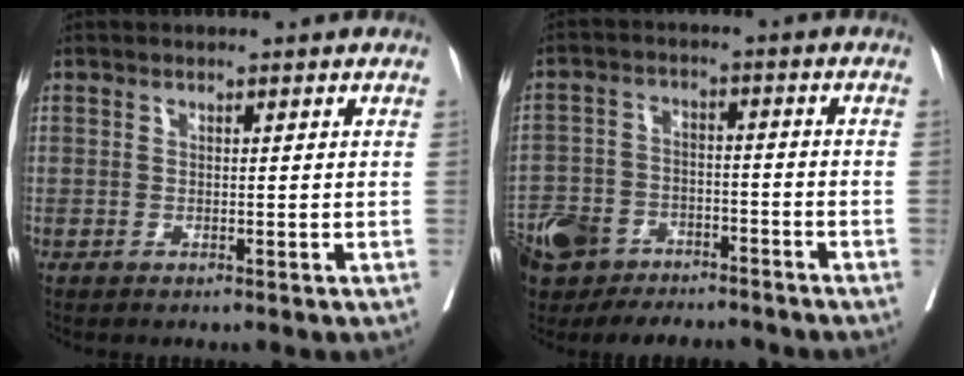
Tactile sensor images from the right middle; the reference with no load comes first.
{"total": 13.3, "force": [-10.0, 6.8, 5.4], "torque": [-0.116, 0.004, -0.162]}